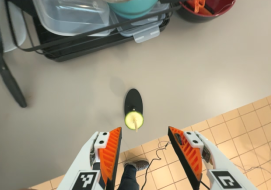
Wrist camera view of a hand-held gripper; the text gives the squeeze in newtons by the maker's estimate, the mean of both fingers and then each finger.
{"total": 0.5, "left": 0.3, "right": 0.7}